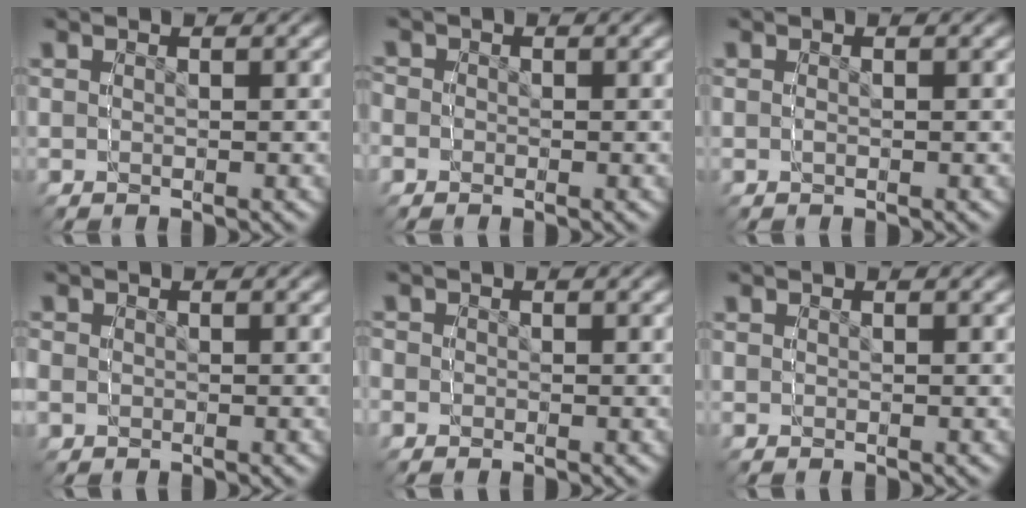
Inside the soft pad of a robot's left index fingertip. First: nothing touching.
{"total": 1.3, "force": [-0.8, 0.9, -0.6], "torque": [0.002, -0.014, -0.009]}
{"total": 0.6, "force": [-0.3, -0.5, 0.2], "torque": [-0.002, 0.001, -0.004]}
{"total": 1.0, "force": [-0.3, 0.9, -0.2], "torque": [-0.006, -0.013, 0.002]}
{"total": 1.1, "force": [-0.6, 0.7, -0.6], "torque": [0.002, -0.013, -0.006]}
{"total": 0.0}